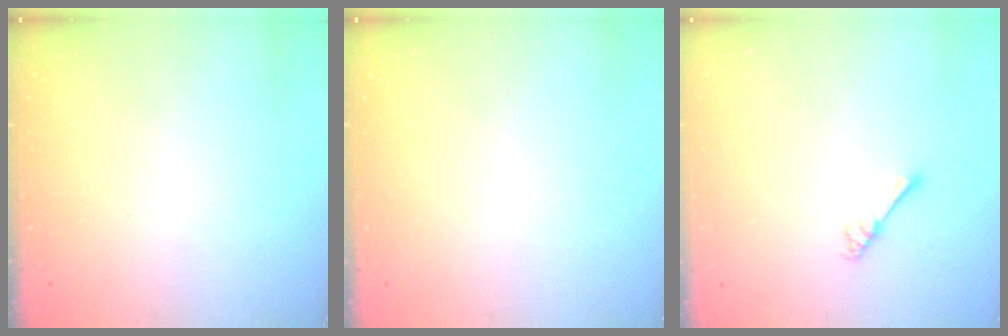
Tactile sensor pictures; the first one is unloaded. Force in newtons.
{"total": 0.0}
{"total": 2.4, "press": 2.4, "slide": 0.4}